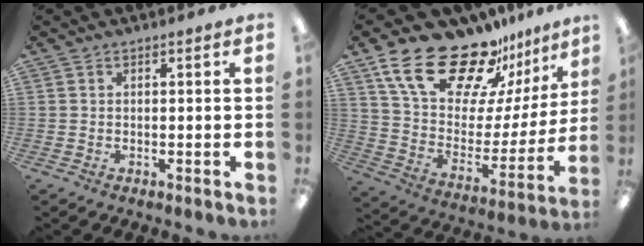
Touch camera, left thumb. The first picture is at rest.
{"total": 23.2, "force": [18.0, 10.1, 10.7], "torque": [-0.181, -0.121, 0.319]}